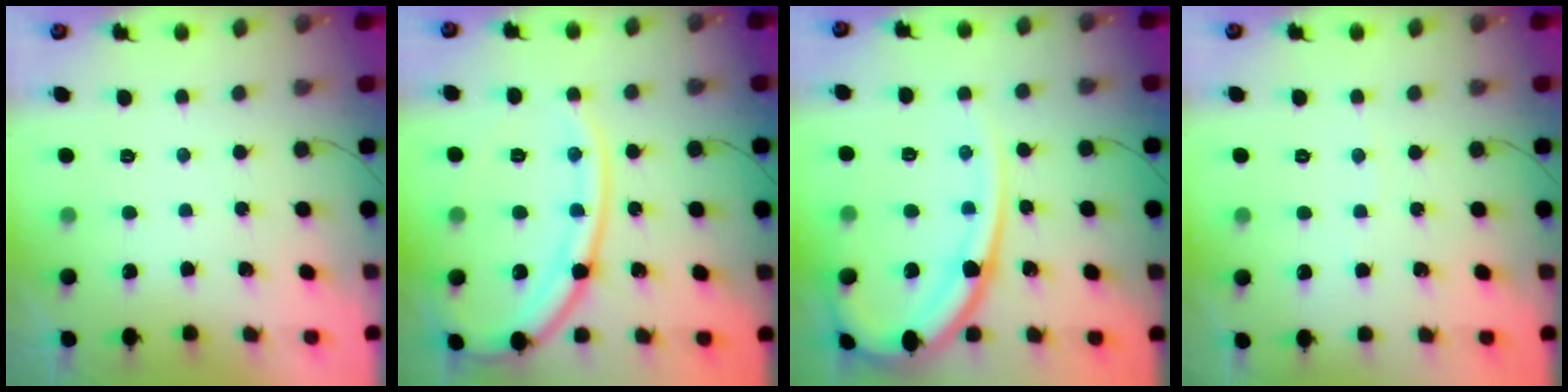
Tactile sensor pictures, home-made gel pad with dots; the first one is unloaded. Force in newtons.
{"total": 17.0, "press": 17.0, "slide": 1.7}
{"total": 15.5, "press": 15.3, "slide": 2.0}
{"total": 1.6, "press": 1.6, "slide": 0.2}